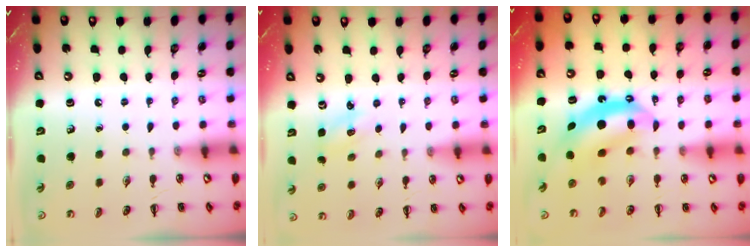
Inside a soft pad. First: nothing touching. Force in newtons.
{"total": 2.1, "press": 2.0, "slide": 0.6}
{"total": 7.9, "press": 7.7, "slide": 1.8}